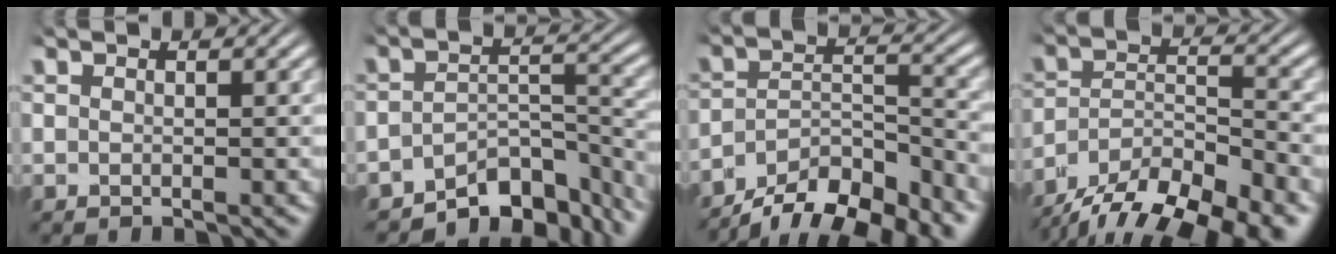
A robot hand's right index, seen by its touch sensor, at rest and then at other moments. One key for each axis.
{"total": 9.1, "fx": -7.2, "fy": 3.5, "fz": 4.3, "tx": -0.047, "ty": -0.016, "tz": -0.106}
{"total": 9.0, "fx": -6.0, "fy": 4.7, "fz": 4.9, "tx": -0.059, "ty": -0.012, "tz": -0.092}
{"total": 10.9, "fx": -7.3, "fy": 5.7, "fz": 5.8, "tx": -0.095, "ty": -0.028, "tz": -0.107}